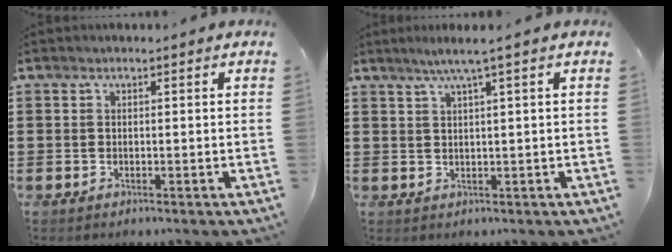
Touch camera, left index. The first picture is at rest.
{"total": 2.6, "force": [1.3, -0.4, 2.2], "torque": [-0.044, -0.003, 0.022]}